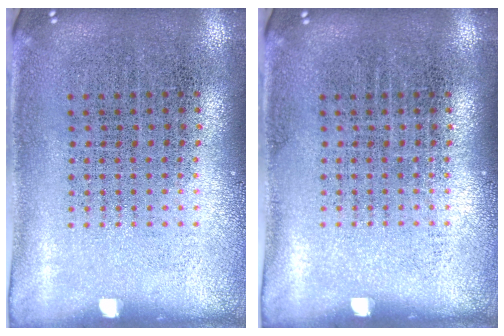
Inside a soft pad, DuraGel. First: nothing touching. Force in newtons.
{"total": 0.0}